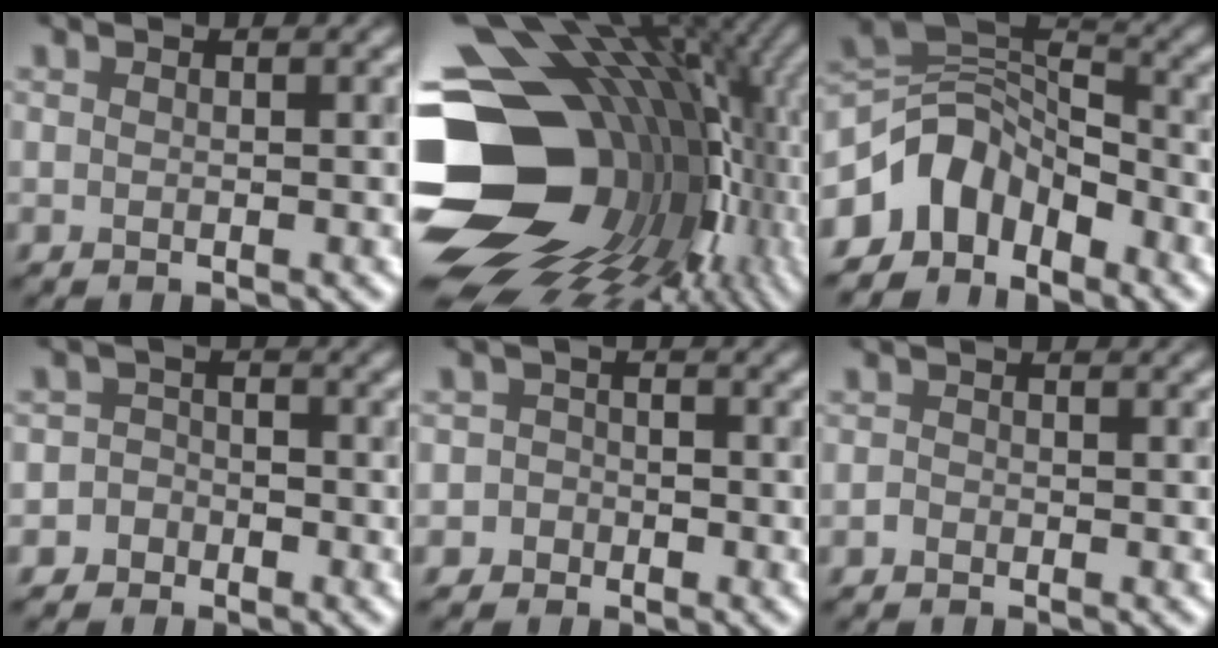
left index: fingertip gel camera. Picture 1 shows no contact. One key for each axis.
{"total": 19.8, "fx": -0.7, "fy": 15.0, "fz": 12.9, "tx": -0.247, "ty": -0.017, "tz": 0.015}
{"total": 6.5, "fx": -3.8, "fy": 4.5, "fz": 2.8, "tx": -0.029, "ty": 0.009, "tz": -0.081}
{"total": 3.0, "fx": -1.8, "fy": 2.4, "fz": -0.2, "tx": 0.045, "ty": 0.005, "tz": -0.043}
{"total": 2.4, "fx": -1.3, "fy": 2.0, "fz": -0.2, "tx": 0.040, "ty": 0.007, "tz": -0.035}
{"total": 0.5, "fx": -0.5, "fy": 0.2, "fz": -0.1, "tx": 0.001, "ty": -0.001, "tz": -0.011}